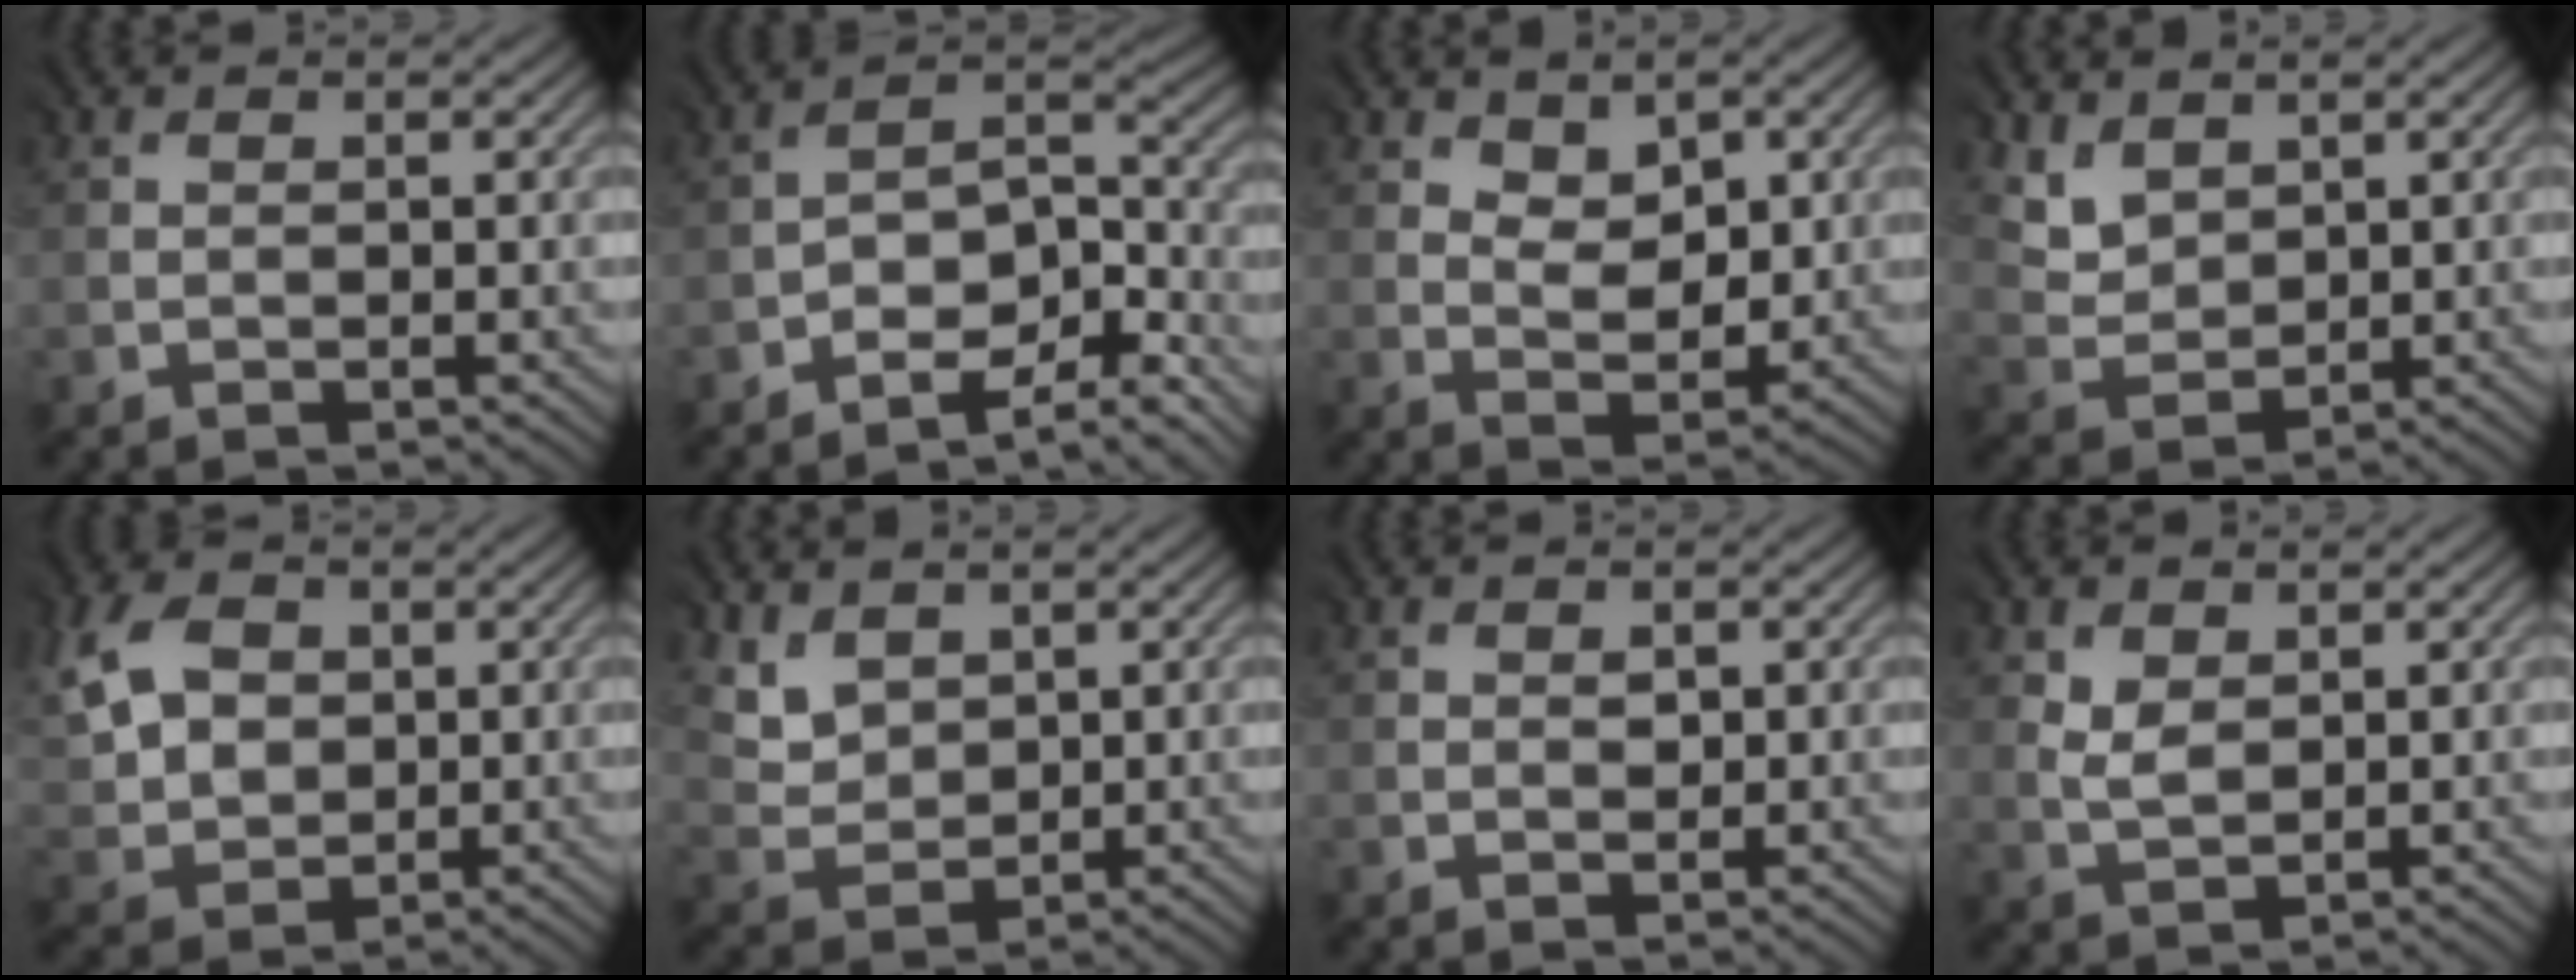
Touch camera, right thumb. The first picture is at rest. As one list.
[{"total": 9.8, "force": [-7.0, 4.0, 5.5], "torque": [-0.090, -0.006, -0.115]}, {"total": 4.5, "force": [2.5, 2.8, 2.5], "torque": [-0.044, -0.010, 0.042]}, {"total": 4.0, "force": [2.8, 2.6, 1.2], "torque": [-0.044, -0.014, 0.066]}, {"total": 8.4, "force": [2.9, 6.3, 4.9], "torque": [-0.144, 0.015, 0.051]}, {"total": 4.4, "force": [2.9, 3.0, 1.5], "torque": [-0.053, -0.015, 0.068]}, {"total": 1.2, "force": [0.5, 0.8, 0.7], "torque": [-0.009, -0.003, 0.010]}, {"total": 2.5, "force": [1.5, 1.6, 1.2], "torque": [-0.033, -0.001, 0.032]}]